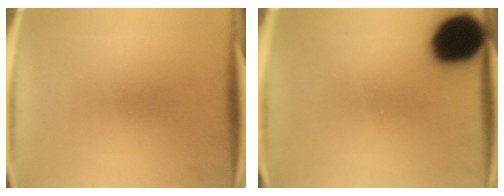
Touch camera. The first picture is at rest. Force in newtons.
{"total": 19.0}